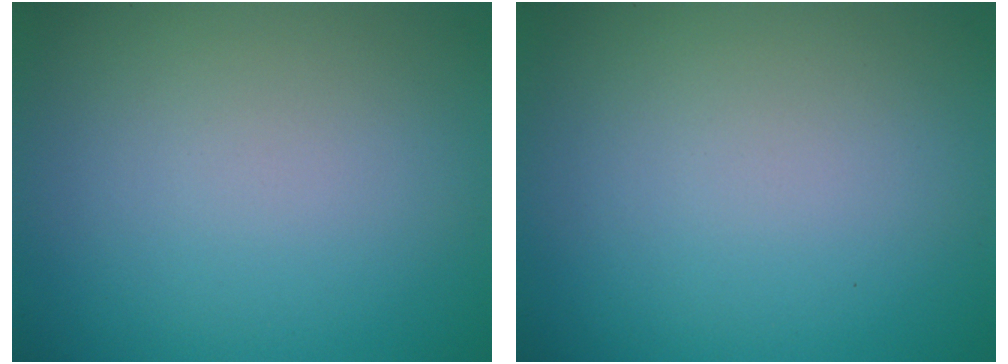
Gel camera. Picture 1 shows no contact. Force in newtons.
{"total": 0.0}